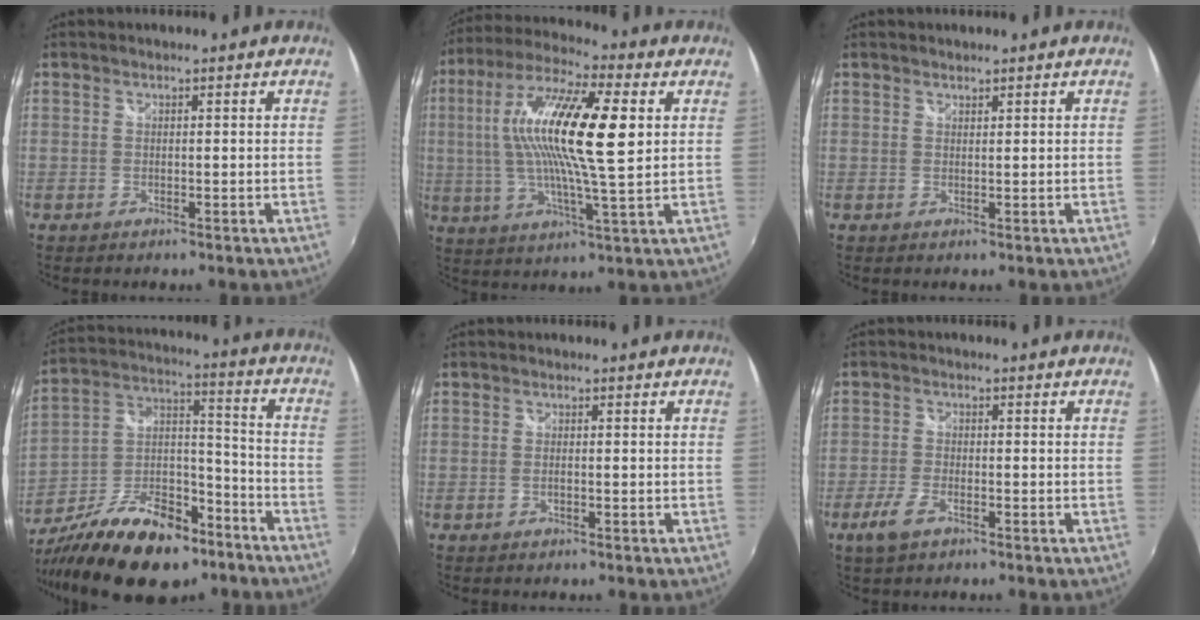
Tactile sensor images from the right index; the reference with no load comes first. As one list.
[{"total": 18.4, "force": [3.4, 3.1, 17.8], "torque": [-0.324, 0.012, 0.049]}, {"total": 0.6, "force": [0.6, 0.2, 0.0], "torque": [0.001, 0.001, 0.012]}, {"total": 22.2, "force": [-14.3, 10.5, 13.4], "torque": [-0.262, 0.000, -0.230]}, {"total": 0.9, "force": [-0.2, 0.4, 0.8], "torque": [-0.017, 0.000, -0.006]}, {"total": 4.6, "force": [-2.7, 2.0, 3.2], "torque": [-0.082, -0.006, -0.053]}]